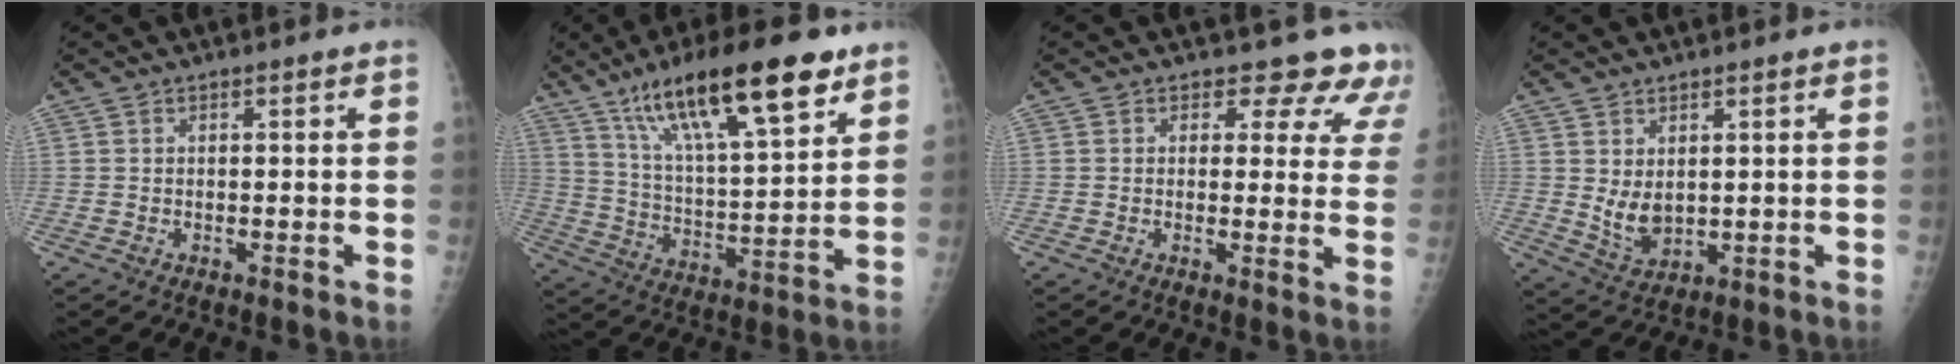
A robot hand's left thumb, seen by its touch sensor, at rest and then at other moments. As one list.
[{"total": 22.2, "force": [13.5, 6.0, 16.6], "torque": [-0.258, -0.039, 0.234]}, {"total": 9.7, "force": [8.4, 4.6, 1.3], "torque": [0.042, -0.043, 0.063]}, {"total": 5.0, "force": [1.1, 3.1, 3.8], "torque": [-0.054, -0.019, 0.032]}]